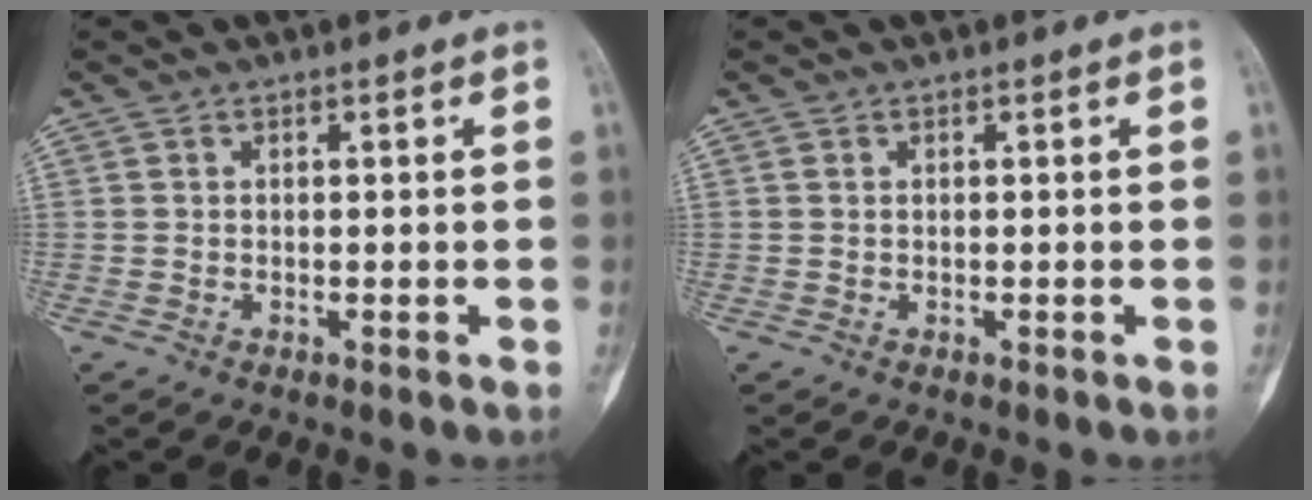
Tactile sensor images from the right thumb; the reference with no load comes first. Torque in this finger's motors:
{"motor_torque": [0.04, -0.21, -0.07, 0.23, -0.02]}